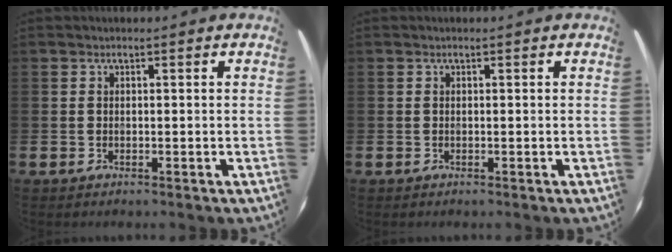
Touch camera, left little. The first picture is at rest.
{"total": 0.0}